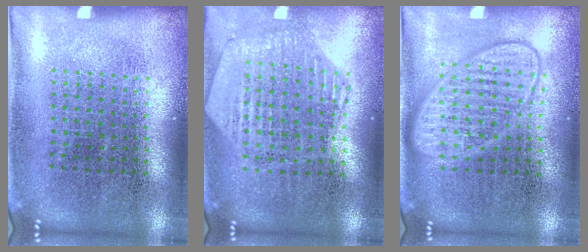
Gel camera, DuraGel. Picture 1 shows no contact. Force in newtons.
{"total": 1.3, "press": 1.2, "slide": 0.2}
{"total": 2.9, "press": 2.9, "slide": 0.4}